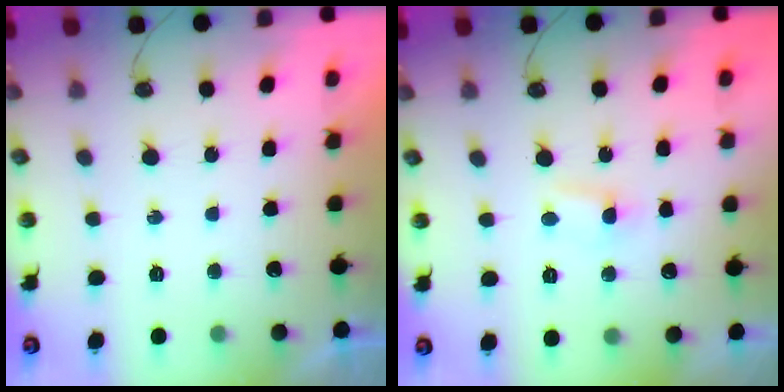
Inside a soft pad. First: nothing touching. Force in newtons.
{"total": 3.2, "press": 3.2, "slide": 0.4}